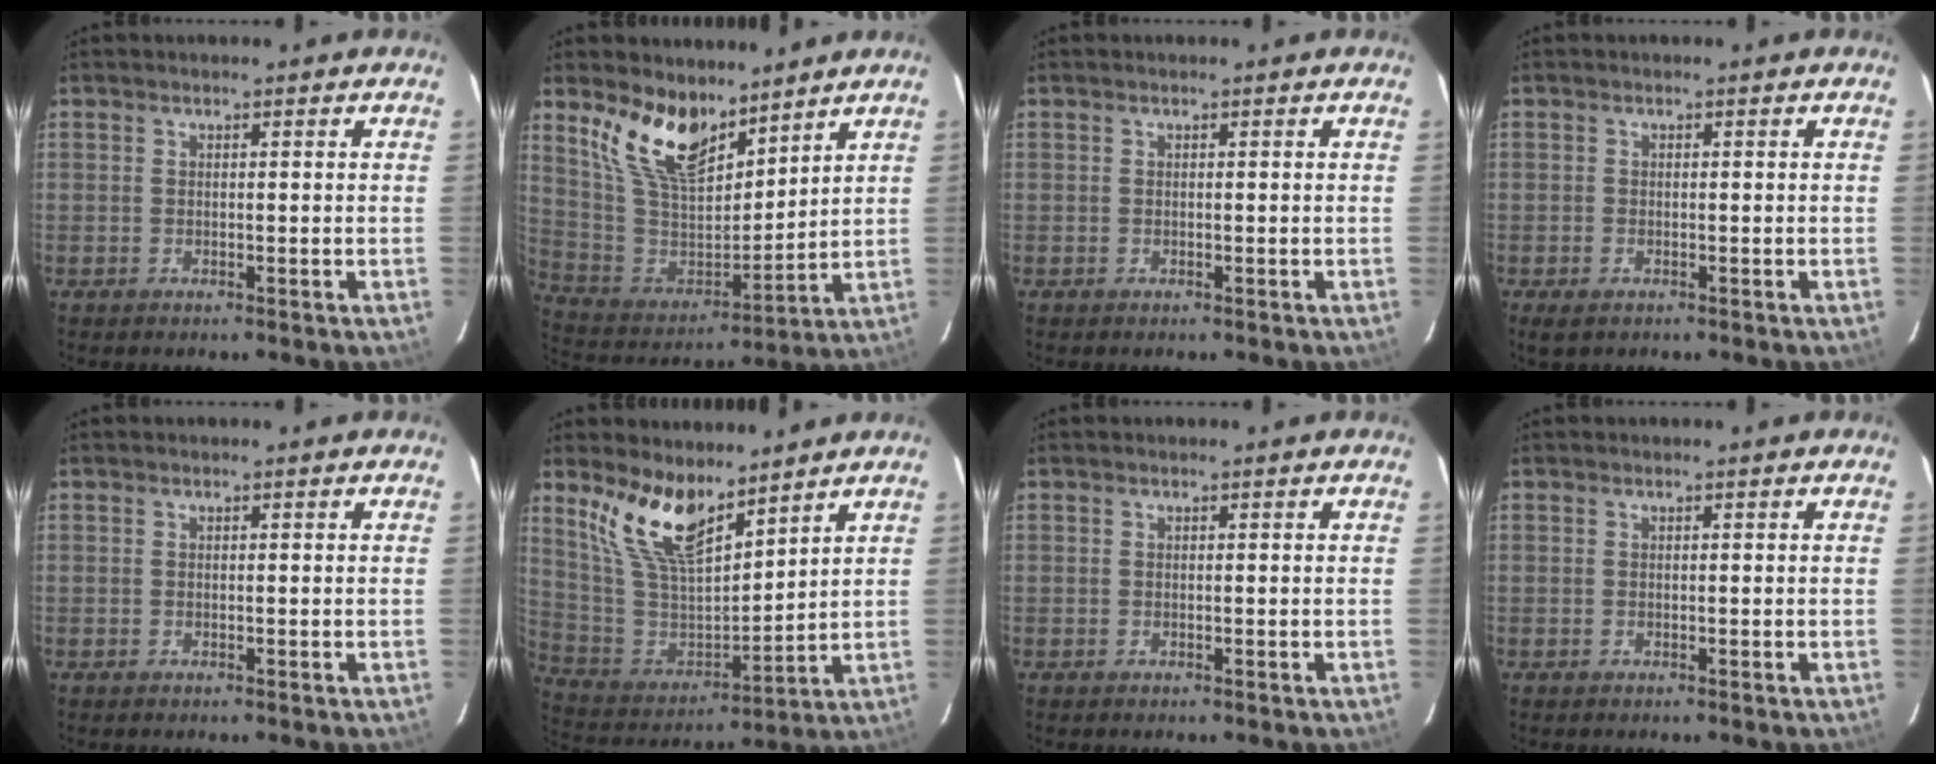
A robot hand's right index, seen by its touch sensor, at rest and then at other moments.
{"total": 16.0, "force": [11.1, 7.4, 8.9], "torque": [-0.184, 0.006, 0.229]}
{"total": 0.0}
{"total": 2.1, "force": [-1.3, 1.2, 1.1], "torque": [-0.022, -0.008, -0.024]}
{"total": 0.0}
{"total": 15.0, "force": [10.5, 5.8, 9.0], "torque": [-0.182, 0.001, 0.222]}
{"total": 0.0}
{"total": 0.0}